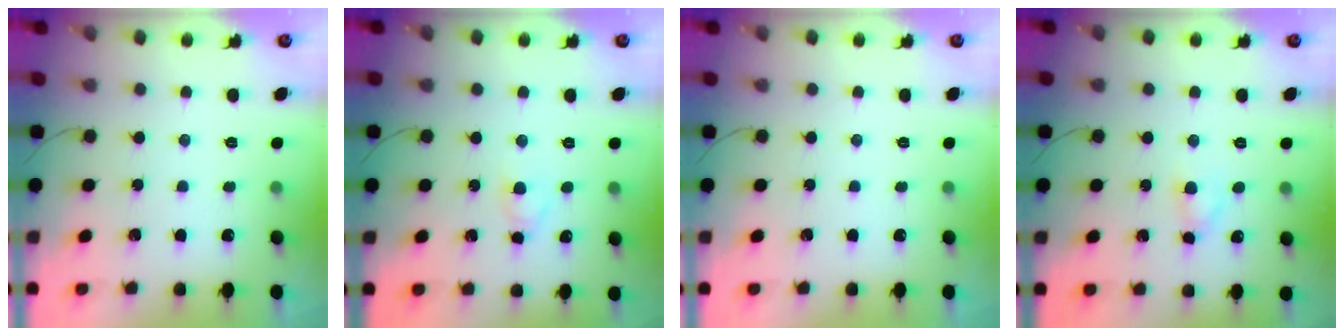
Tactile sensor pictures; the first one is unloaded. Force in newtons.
{"total": 2.9, "press": 2.7, "slide": 1.1}
{"total": 0.0}
{"total": 3.0, "press": 2.8, "slide": 1.2}